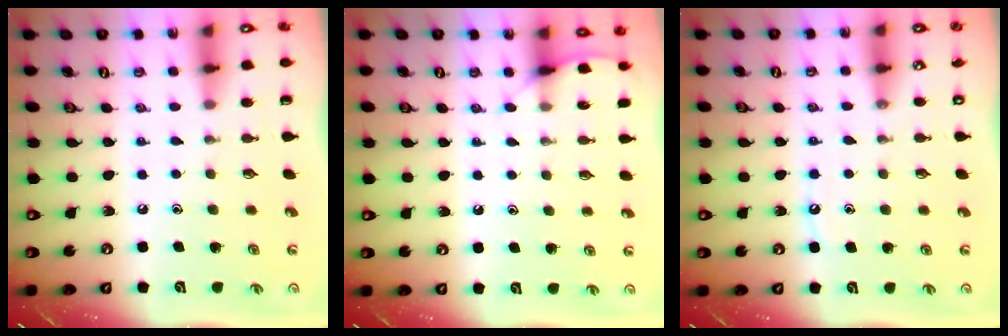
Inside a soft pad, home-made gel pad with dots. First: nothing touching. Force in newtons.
{"total": 6.8, "press": 6.8, "slide": 0.7}
{"total": 5.6, "press": 5.6, "slide": 0.7}